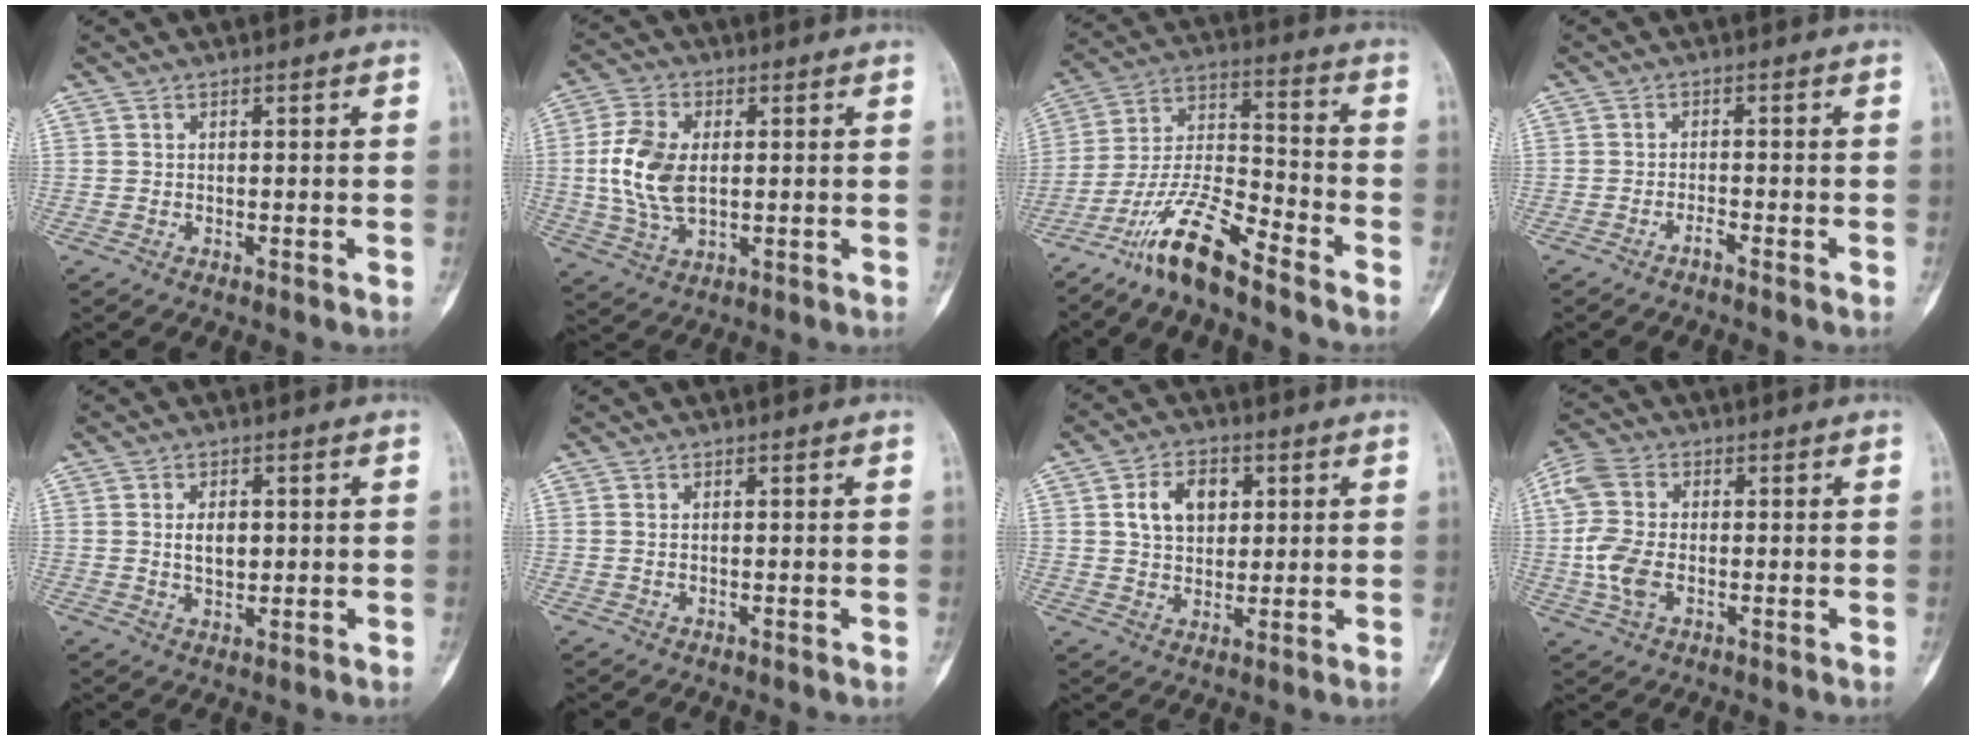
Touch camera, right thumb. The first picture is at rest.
{"total": 11.0, "force": [0.7, 6.5, 8.9], "torque": [-0.184, 0.000, 0.016]}
{"total": 13.5, "force": [-10.3, 2.6, 8.4], "torque": [-0.165, 0.076, -0.198]}
{"total": 1.5, "force": [-1.3, 0.0, 0.8], "torque": [-0.023, 0.009, -0.026]}
{"total": 4.3, "force": [0.6, 2.7, 3.4], "torque": [-0.045, -0.004, 0.011]}
{"total": 0.7, "force": [0.1, 0.4, 0.5], "torque": [-0.010, 0.000, 0.002]}
{"total": 8.5, "force": [2.4, 6.0, 5.5], "torque": [-0.066, -0.003, 0.040]}
{"total": 9.4, "force": [-0.7, 6.0, 7.1], "torque": [-0.165, 0.007, -0.021]}